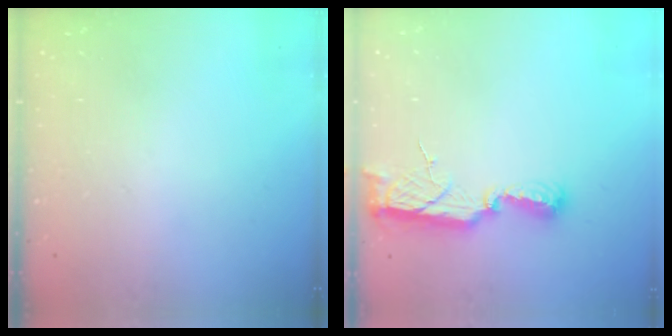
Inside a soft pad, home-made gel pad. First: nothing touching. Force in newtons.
{"total": 9.5, "press": 9.2, "slide": 2.7}